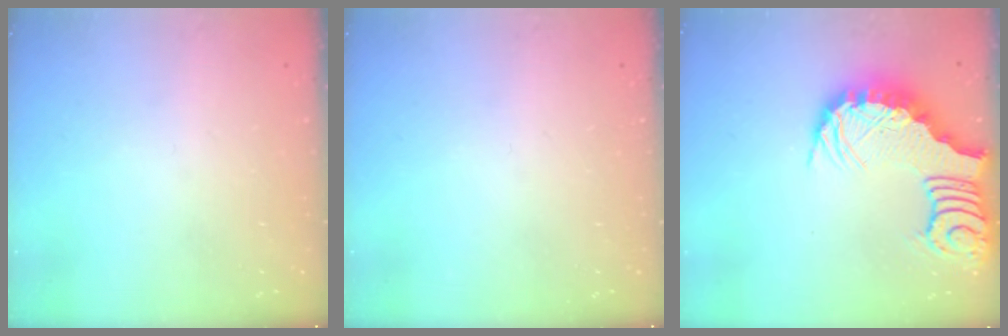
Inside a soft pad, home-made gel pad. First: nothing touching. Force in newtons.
{"total": 0.0}
{"total": 3.6, "press": 3.6, "slide": 0.7}